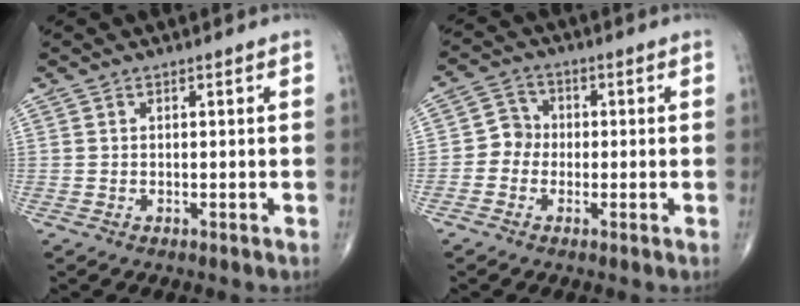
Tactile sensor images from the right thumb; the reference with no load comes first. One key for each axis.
{"total": 4.2, "fx": -1.0, "fy": 3.8, "fz": 1.4, "tx": 0.000, "ty": 0.014, "tz": -0.031}